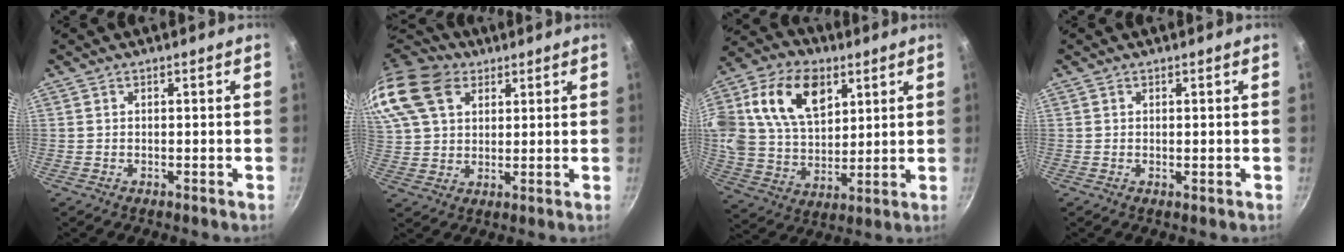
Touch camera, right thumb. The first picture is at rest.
{"total": 21.4, "force": [10.7, 14.7, 11.3], "torque": [-0.259, 0.028, 0.202]}
{"total": 22.4, "force": [8.8, 14.7, 14.4], "torque": [-0.269, -0.002, 0.159]}
{"total": 0.5, "force": [0.1, 0.2, 0.5], "torque": [-0.007, -0.002, 0.002]}